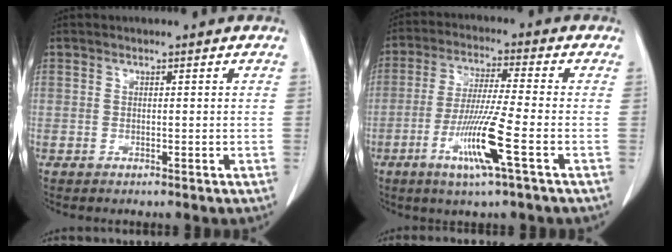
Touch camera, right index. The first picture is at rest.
{"total": 10.1, "force": [-3.9, -0.7, 9.3], "torque": [-0.177, -0.017, -0.075]}